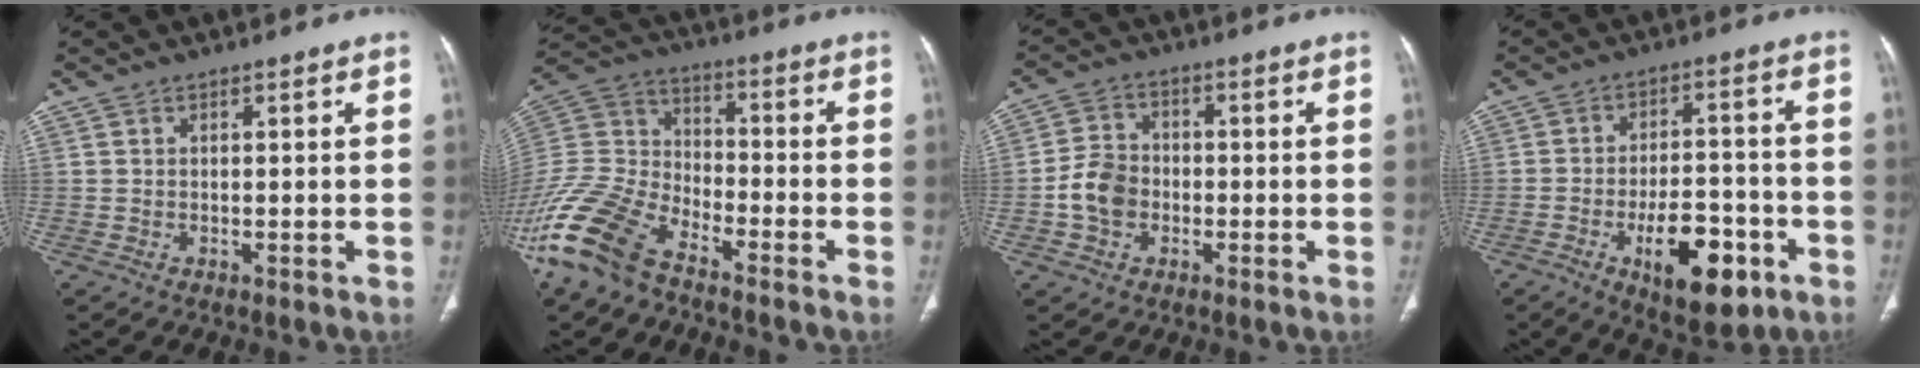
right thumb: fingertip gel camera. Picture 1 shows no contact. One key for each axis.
{"total": 17.6, "fx": -12.2, "fy": 8.6, "fz": 9.3, "tx": -0.196, "ty": 0.052, "tz": -0.240}
{"total": 7.0, "fx": -1.6, "fy": 5.5, "fz": 3.9, "tx": -0.058, "ty": 0.019, "tz": -0.037}
{"total": 13.9, "fx": -6.2, "fy": 6.4, "fz": 10.7, "tx": -0.135, "ty": 0.030, "tz": -0.086}